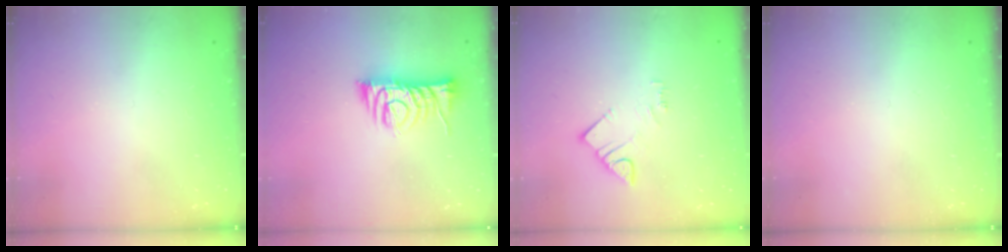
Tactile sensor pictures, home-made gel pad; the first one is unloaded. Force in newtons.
{"total": 9.6, "press": 9.6, "slide": 0.5}
{"total": 3.7, "press": 3.7, "slide": 0.3}
{"total": 0.0}